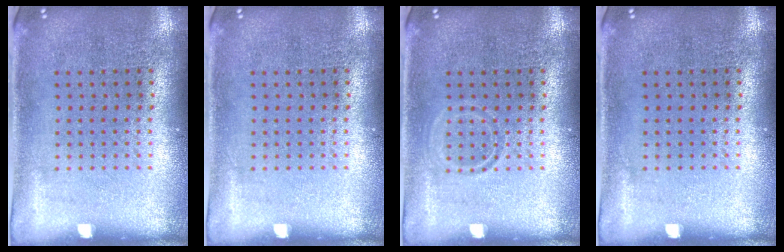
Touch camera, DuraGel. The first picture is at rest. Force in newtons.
{"total": 0.0}
{"total": 0.9, "press": 0.9, "slide": 0.2}
{"total": 0.0}